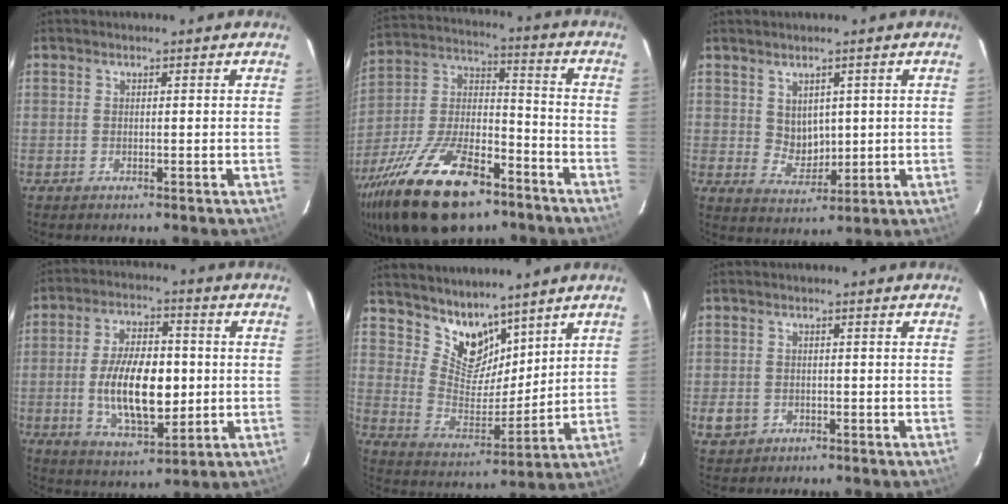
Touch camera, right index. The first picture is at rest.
{"total": 25.8, "force": [-16.0, 11.2, 16.8], "torque": [-0.337, -0.014, -0.270]}
{"total": 4.7, "force": [1.7, 3.9, 2.0], "torque": [-0.030, -0.002, 0.045]}
{"total": 14.8, "force": [-1.2, 7.0, 13.0], "torque": [-0.245, -0.003, -0.010]}
{"total": 10.8, "force": [8.5, 5.6, 3.7], "torque": [-0.066, -0.001, 0.168]}
{"total": 4.4, "force": [-1.3, 3.9, 1.5], "torque": [-0.042, 0.001, -0.015]}